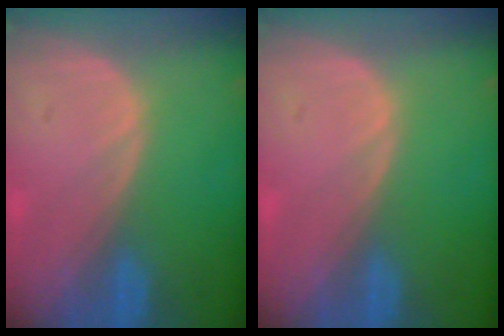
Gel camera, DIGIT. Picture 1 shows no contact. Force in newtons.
{"total": 0.0}